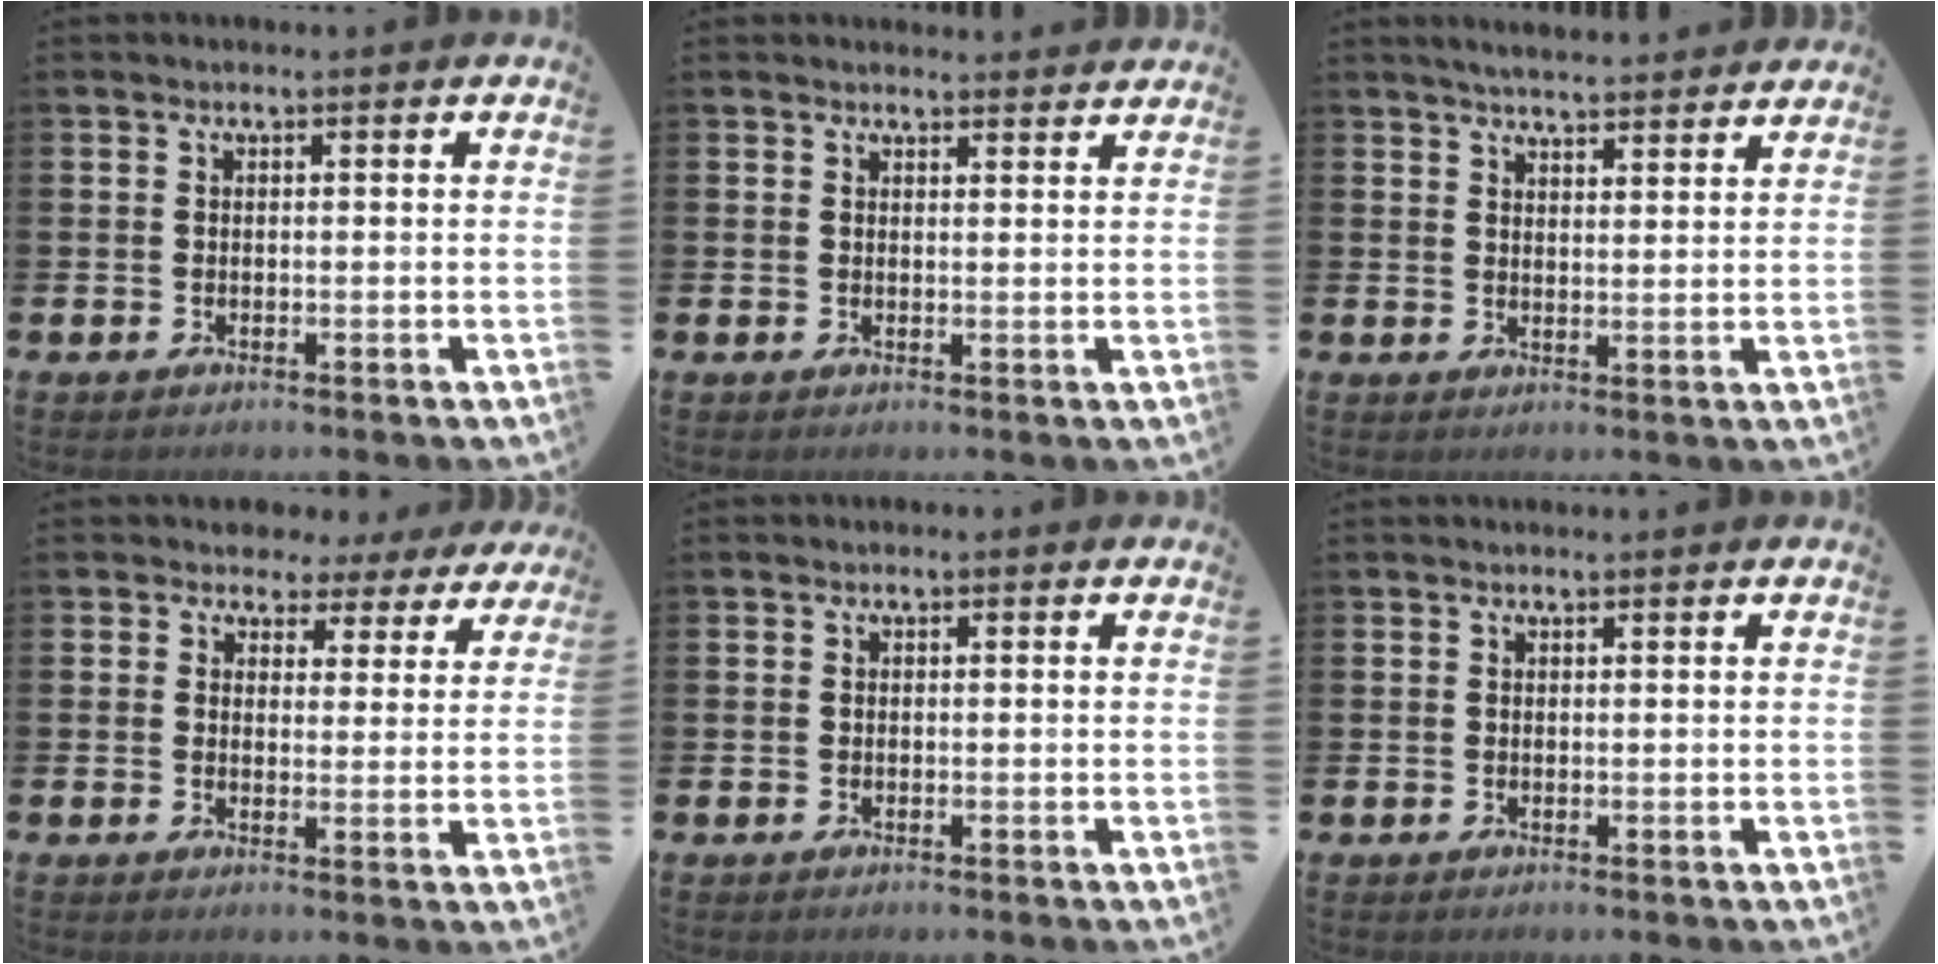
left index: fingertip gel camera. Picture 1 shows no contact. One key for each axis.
{"total": 1.9, "fx": 1.9, "fy": 0.2, "fz": -0.1, "tx": 0.007, "ty": -0.012, "tz": 0.033}
{"total": 4.3, "fx": 4.3, "fy": 0.0, "fz": 0.6, "tx": -0.023, "ty": -0.024, "tz": 0.077}
{"total": 3.3, "fx": 2.5, "fy": 2.2, "fz": 0.0, "tx": -0.005, "ty": -0.018, "tz": 0.037}
{"total": 0.0}
{"total": 0.0}